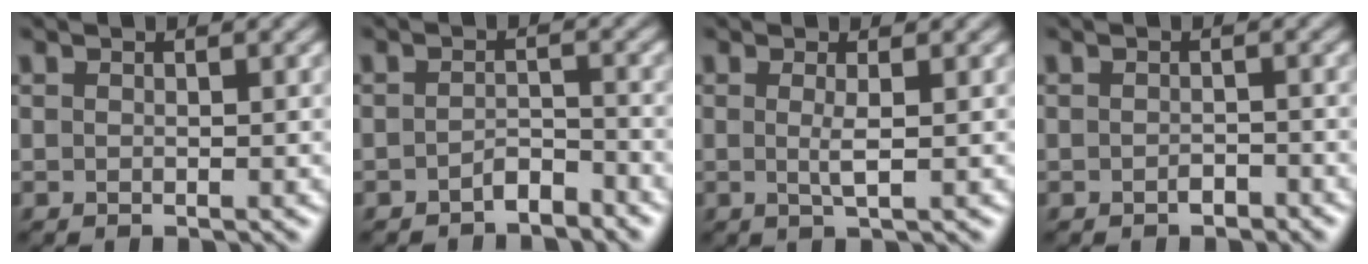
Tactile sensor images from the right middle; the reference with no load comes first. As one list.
[{"total": 1.8, "force": [-1.5, 0.6, 0.8], "torque": [-0.014, 0.007, -0.028]}, {"total": 1.6, "force": [0.1, 0.2, 1.6], "torque": [-0.033, -0.002, -0.001]}, {"total": 1.0, "force": [-0.6, 0.5, 0.5], "torque": [-0.008, 0.000, -0.011]}]